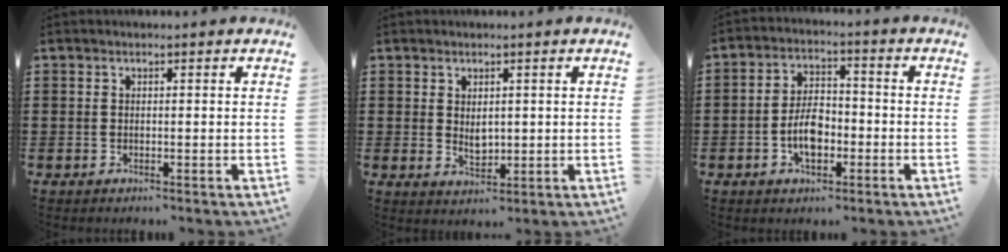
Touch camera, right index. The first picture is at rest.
{"total": 2.2, "force": [0.6, 1.4, 1.6], "torque": [-0.025, 0.001, 0.011]}
{"total": 6.2, "force": [-1.9, 3.4, 4.8], "torque": [-0.096, 0.003, -0.040]}